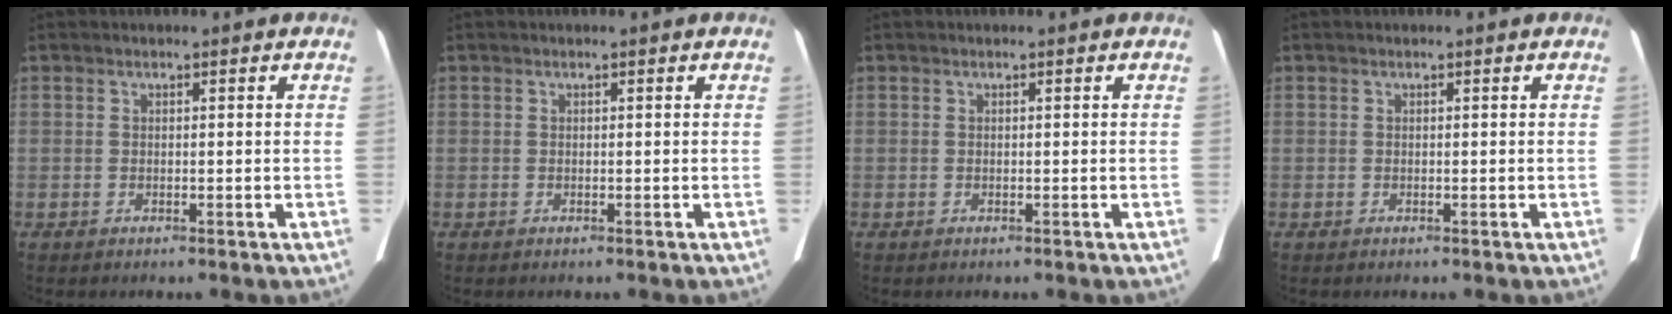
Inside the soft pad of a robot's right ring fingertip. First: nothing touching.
{"total": 0.0}
{"total": 0.0}
{"total": 0.0}